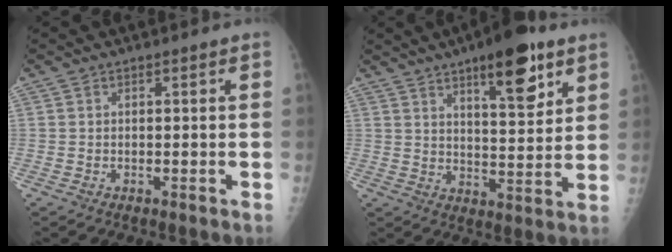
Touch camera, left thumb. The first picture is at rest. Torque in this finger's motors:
{"motor_torque": [0.06, 0.58, 0.41, -0.03, 0.17]}